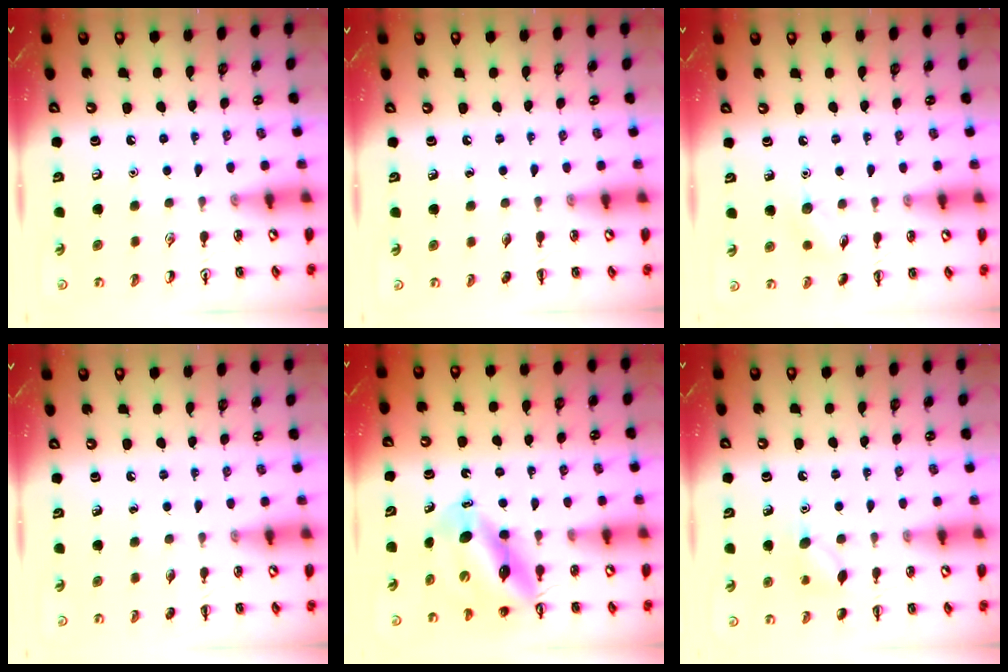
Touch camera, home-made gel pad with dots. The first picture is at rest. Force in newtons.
{"total": 0.0}
{"total": 6.9, "press": 6.6, "slide": 1.7}
{"total": 0.0}
{"total": 10.6, "press": 10.1, "slide": 3.1}
{"total": 7.5, "press": 7.3, "slide": 1.8}